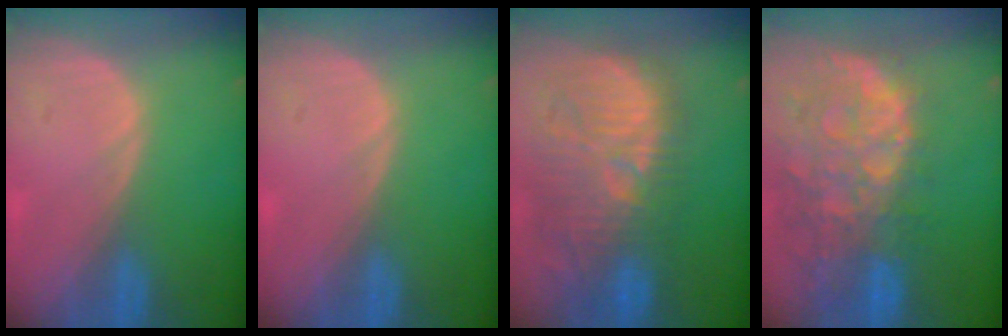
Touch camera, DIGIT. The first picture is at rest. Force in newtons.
{"total": 0.0}
{"total": 12.6, "press": 12.0, "slide": 4.1}
{"total": 13.8, "press": 11.1, "slide": 8.1}